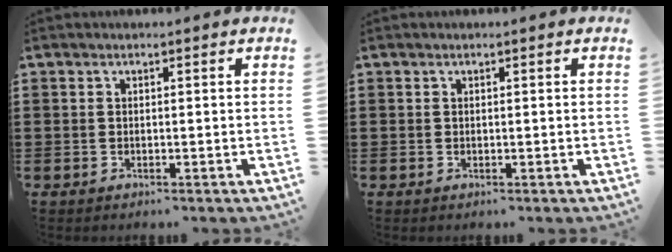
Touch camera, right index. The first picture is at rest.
{"total": 0.0}